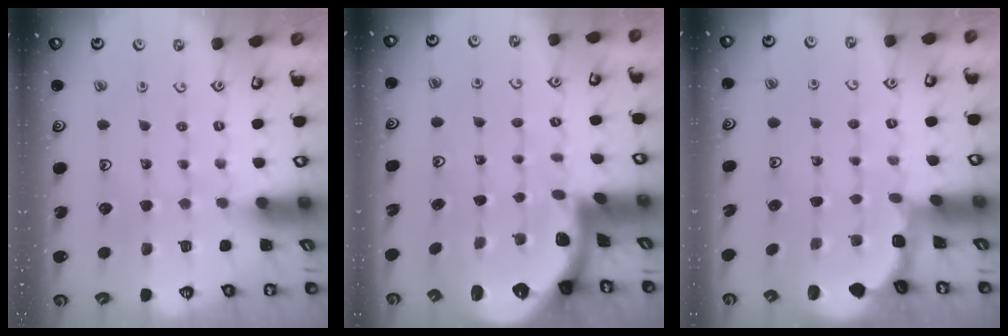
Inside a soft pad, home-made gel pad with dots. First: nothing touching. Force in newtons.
{"total": 2.8, "press": 2.7, "slide": 0.6}
{"total": 1.8, "press": 1.7, "slide": 0.7}